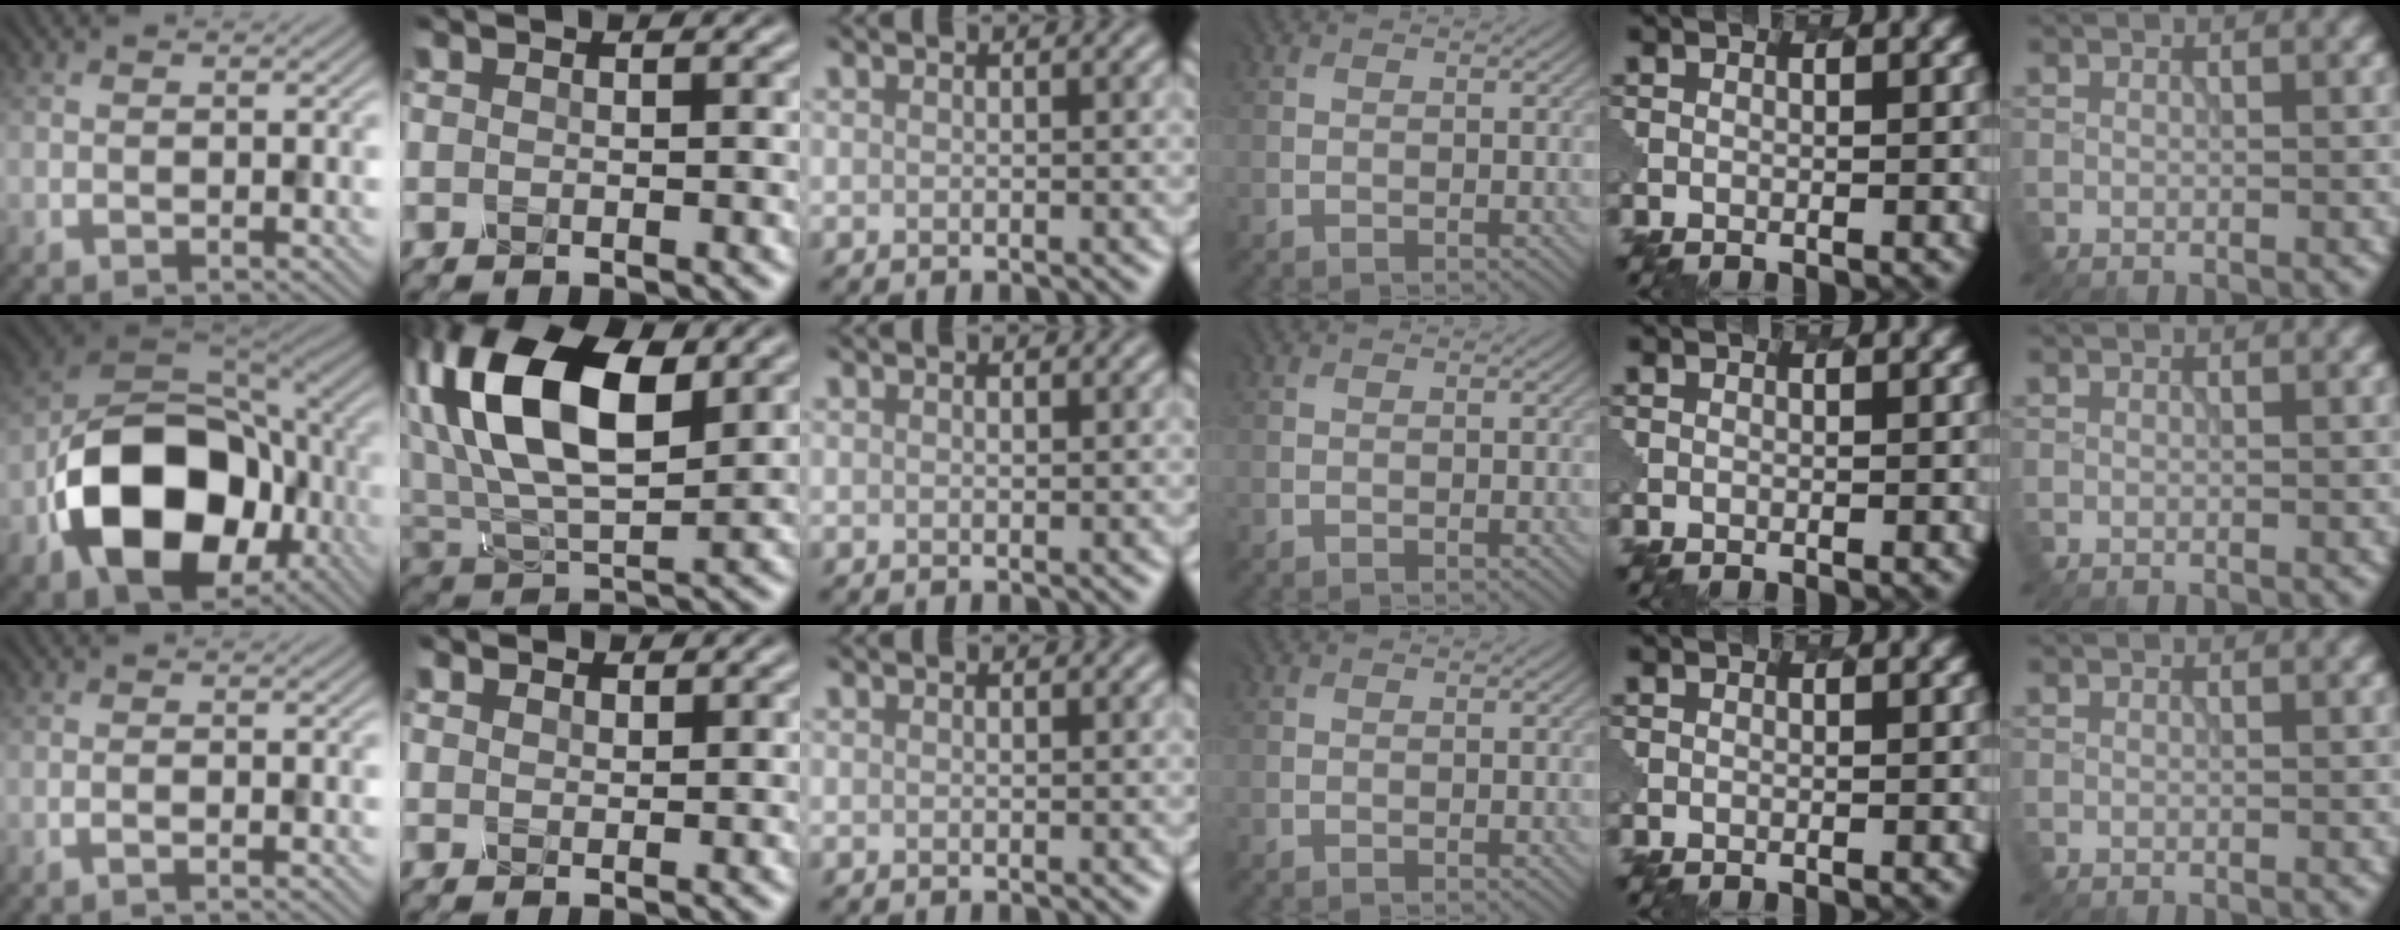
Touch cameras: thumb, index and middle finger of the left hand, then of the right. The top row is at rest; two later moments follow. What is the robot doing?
{"motion": "dispense", "object": "toothpaste"}